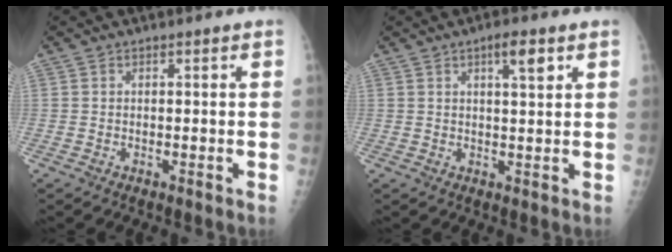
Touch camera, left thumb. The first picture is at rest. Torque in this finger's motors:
{"motor_torque": [0.03, 0.64, 0.44, -0.10, 0.01]}